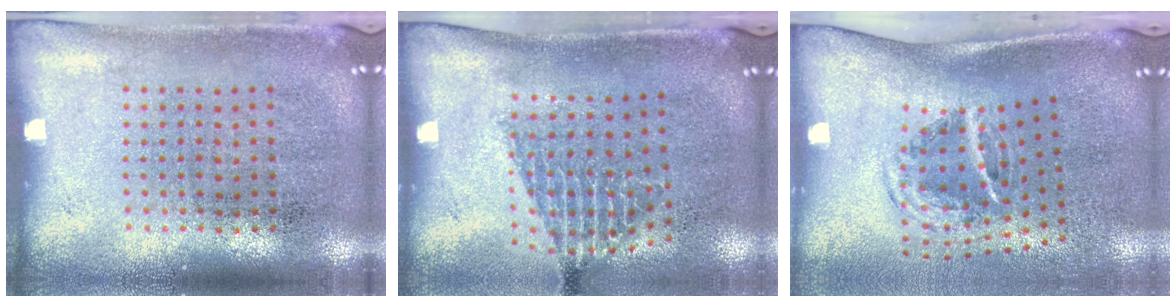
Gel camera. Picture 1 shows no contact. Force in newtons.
{"total": 1.4, "press": 1.1, "slide": 0.9}
{"total": 2.1, "press": 1.2, "slide": 1.7}